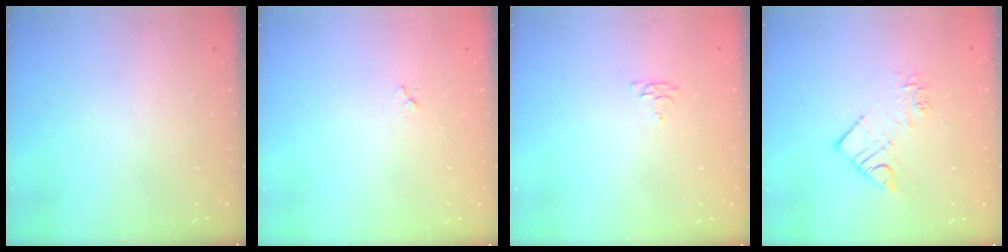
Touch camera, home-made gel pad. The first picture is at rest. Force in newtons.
{"total": 3.0, "press": 3.0, "slide": 0.2}
{"total": 4.2, "press": 4.2, "slide": 0.7}
{"total": 9.3, "press": 9.3, "slide": 0.8}